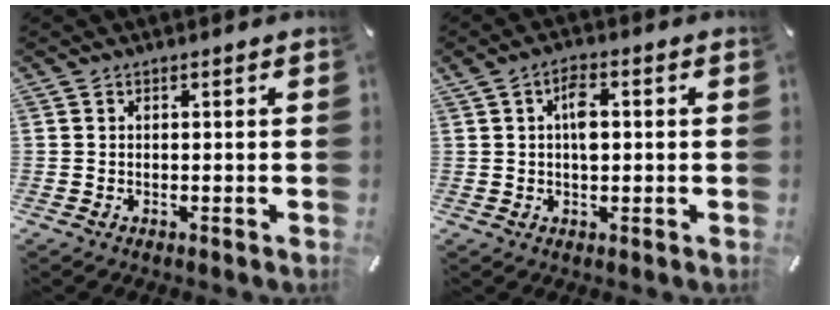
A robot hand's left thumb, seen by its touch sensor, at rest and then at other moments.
{"total": 4.7, "force": [0.8, 2.5, 3.9], "torque": [-0.066, 0.003, 0.008]}